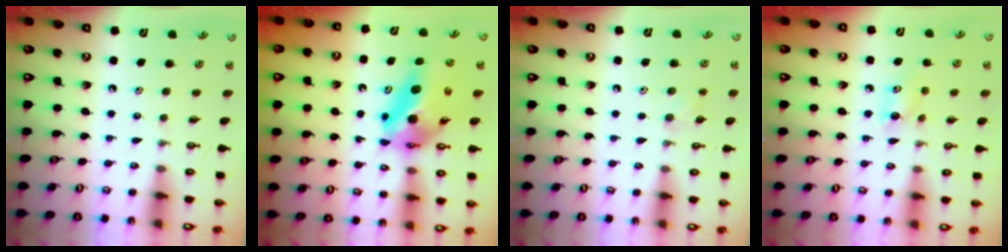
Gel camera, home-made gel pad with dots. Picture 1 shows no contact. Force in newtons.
{"total": 13.2, "press": 11.0, "slide": 7.2}
{"total": 7.3, "press": 5.7, "slide": 4.6}
{"total": 5.7, "press": 5.6, "slide": 0.5}